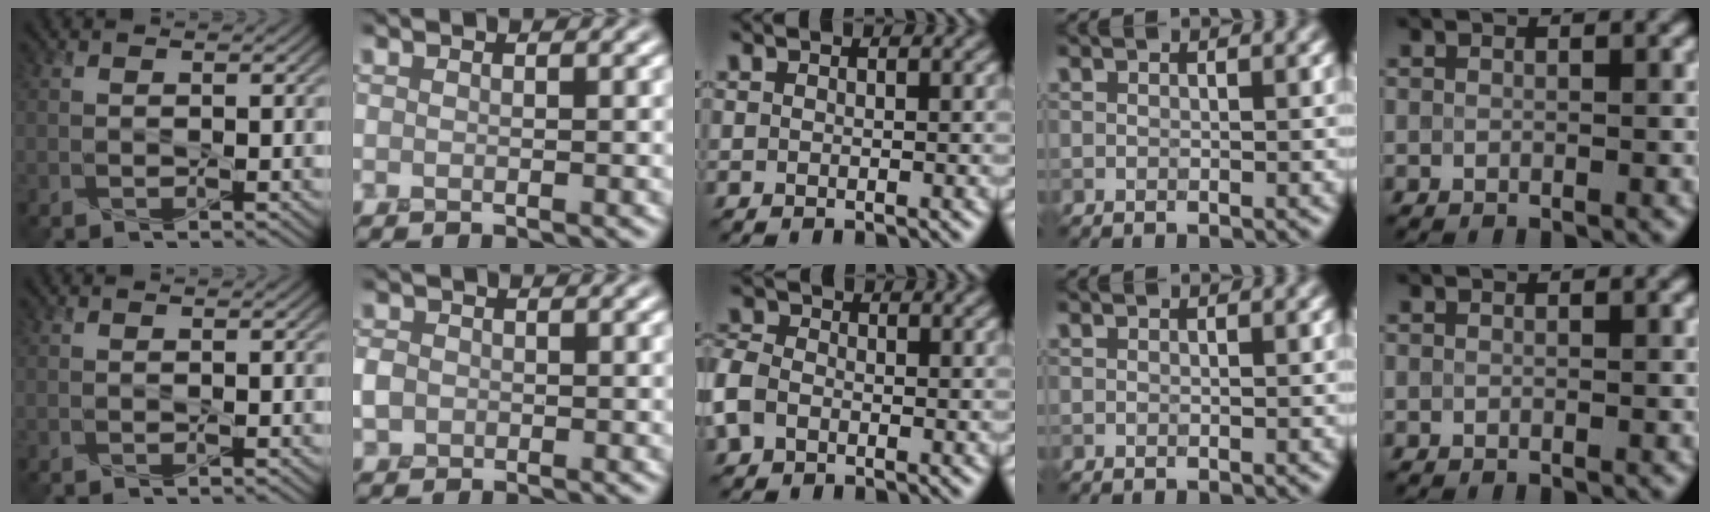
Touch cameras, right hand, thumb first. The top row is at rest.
{"index": {"total": 1.7, "force": [-0.3, 1.5, 0.7], "torque": [-0.014, 0.002, -0.014]}, "middle": {"total": 3.6, "force": [-1.2, 2.7, 2.1], "torque": [-0.061, 0.004, -0.037]}}